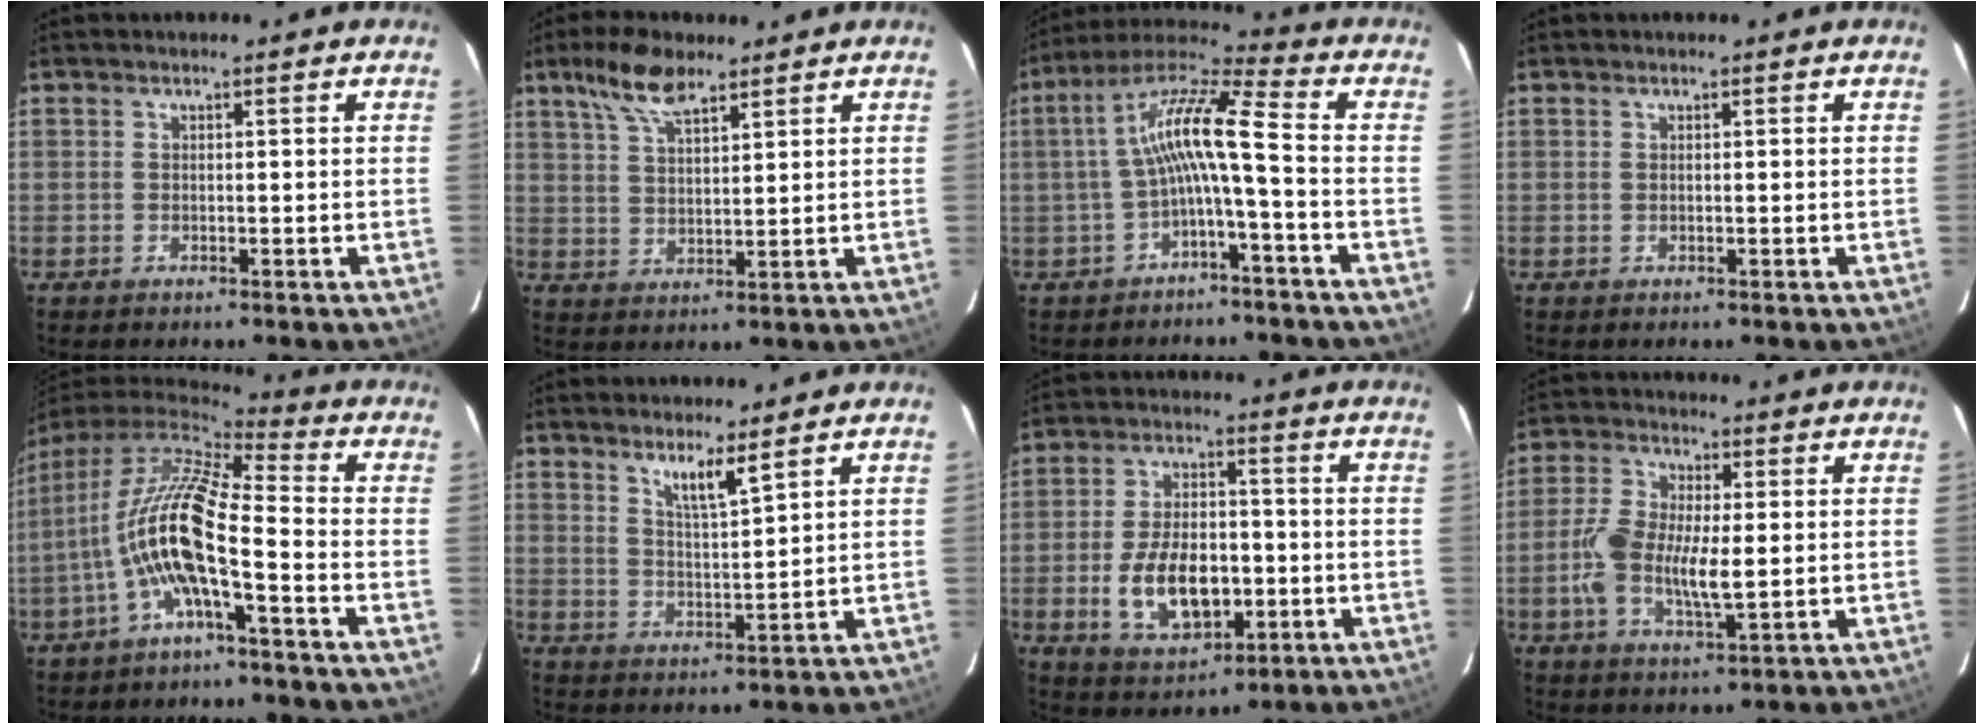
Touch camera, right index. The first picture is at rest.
{"total": 8.1, "force": [5.6, 2.8, 5.1], "torque": [-0.097, 0.016, 0.108]}
{"total": 10.4, "force": [-2.0, 0.7, 10.2], "torque": [-0.214, 0.024, -0.040]}
{"total": 0.0}
{"total": 13.7, "force": [-3.7, 2.3, 13.0], "torque": [-0.239, -0.002, -0.073]}
{"total": 5.2, "force": [3.9, 0.1, 3.4], "torque": [-0.063, -0.005, 0.071]}
{"total": 12.9, "force": [-3.1, 7.2, 10.2], "torque": [-0.206, 0.002, -0.040]}
{"total": 9.8, "force": [-1.0, 3.8, 9.0], "torque": [-0.187, -0.002, -0.022]}